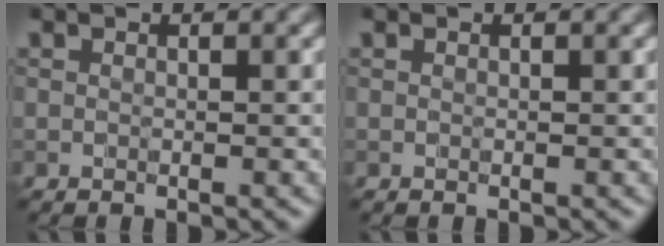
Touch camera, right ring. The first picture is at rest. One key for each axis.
{"total": 0.0}